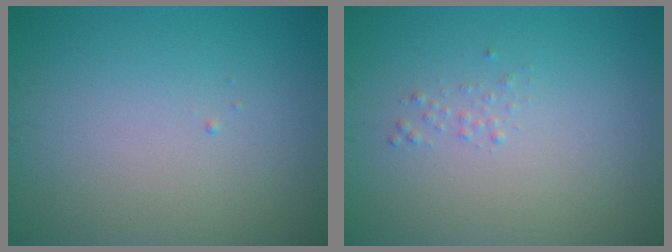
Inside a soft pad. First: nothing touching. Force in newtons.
{"total": 0.6, "press": 0.6, "slide": 0.0}